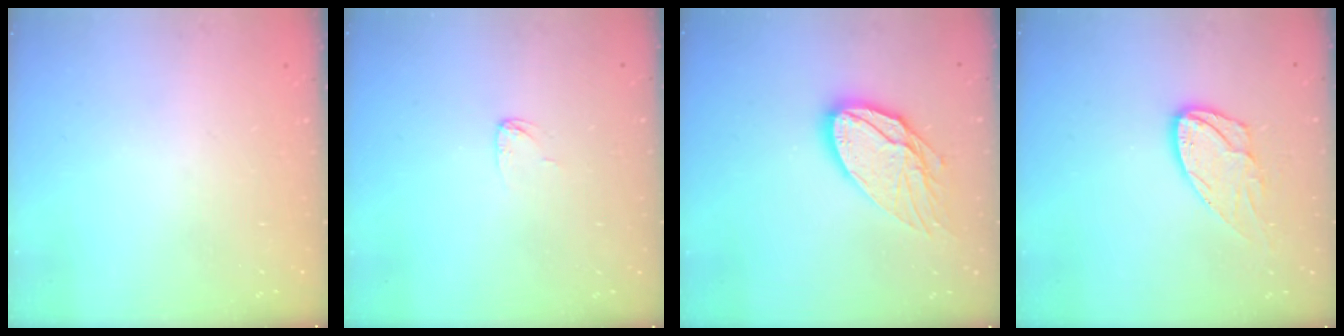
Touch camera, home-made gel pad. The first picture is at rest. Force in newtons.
{"total": 3.1, "press": 3.1, "slide": 0.2}
{"total": 15.3, "press": 15.2, "slide": 1.3}
{"total": 10.8, "press": 10.7, "slide": 0.8}